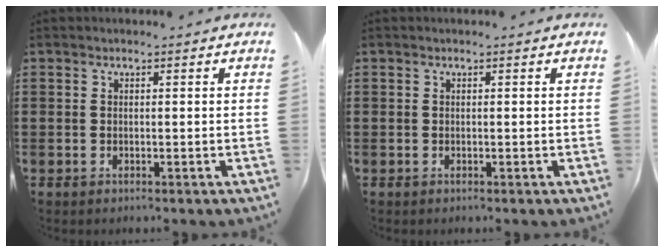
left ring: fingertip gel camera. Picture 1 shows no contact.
{"total": 0.0}